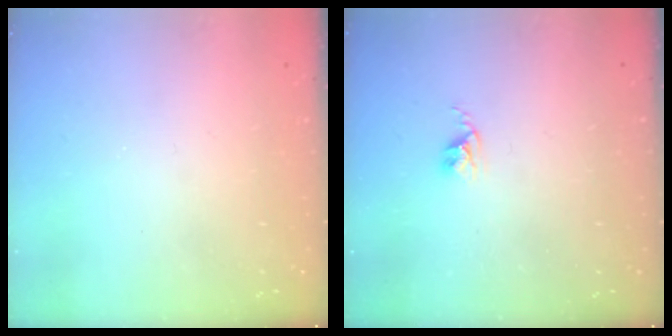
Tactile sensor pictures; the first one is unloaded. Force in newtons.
{"total": 2.4, "press": 2.4, "slide": 0.3}